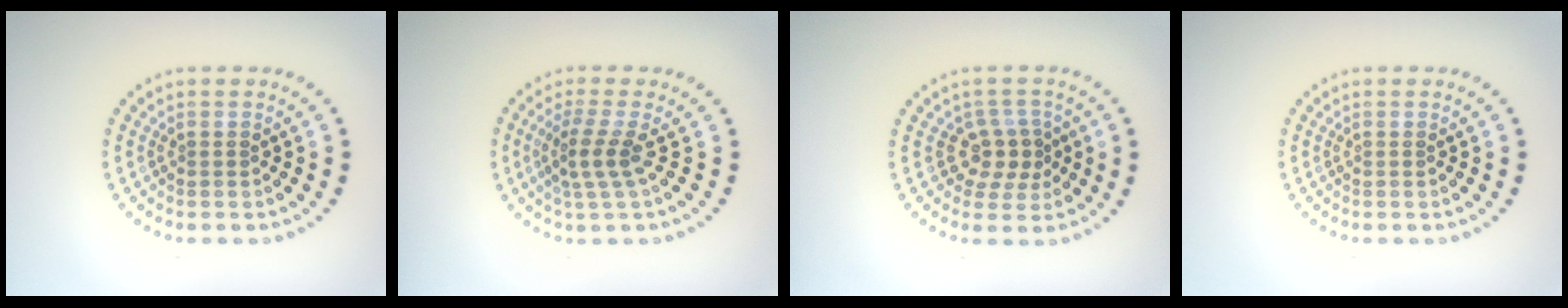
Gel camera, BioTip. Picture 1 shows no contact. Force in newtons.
{"total": 2.5, "press": 1.8, "slide": 1.7}
{"total": 2.9, "press": 2.5, "slide": 1.3}
{"total": 0.0}